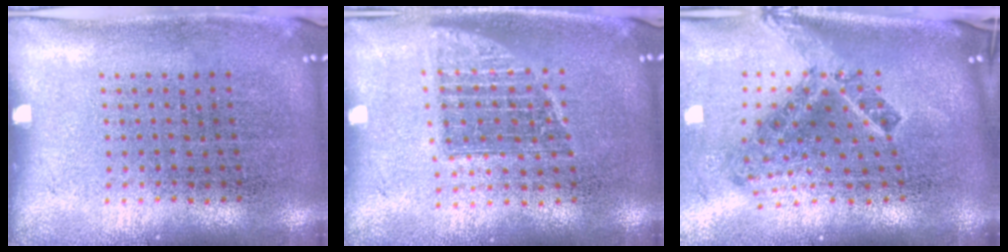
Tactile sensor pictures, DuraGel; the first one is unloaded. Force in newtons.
{"total": 1.3, "press": 1.1, "slide": 0.8}
{"total": 2.5, "press": 1.5, "slide": 2.0}